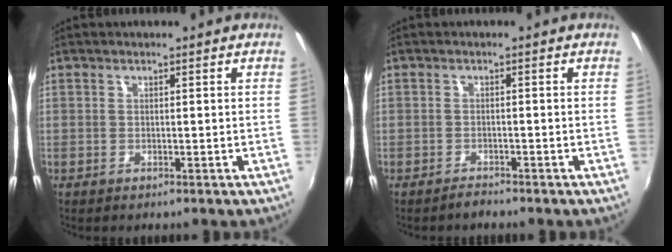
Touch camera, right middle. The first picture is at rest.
{"total": 1.5, "force": [-1.5, 0.2, 0.2], "torque": [-0.008, 0.001, -0.026]}